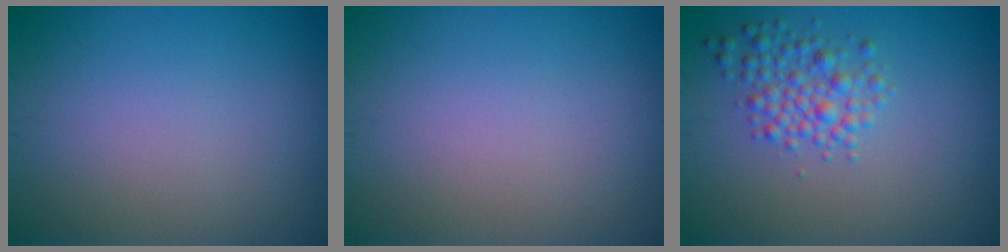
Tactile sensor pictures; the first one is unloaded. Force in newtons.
{"total": 0.0}
{"total": 3.0, "press": 3.0, "slide": 0.1}